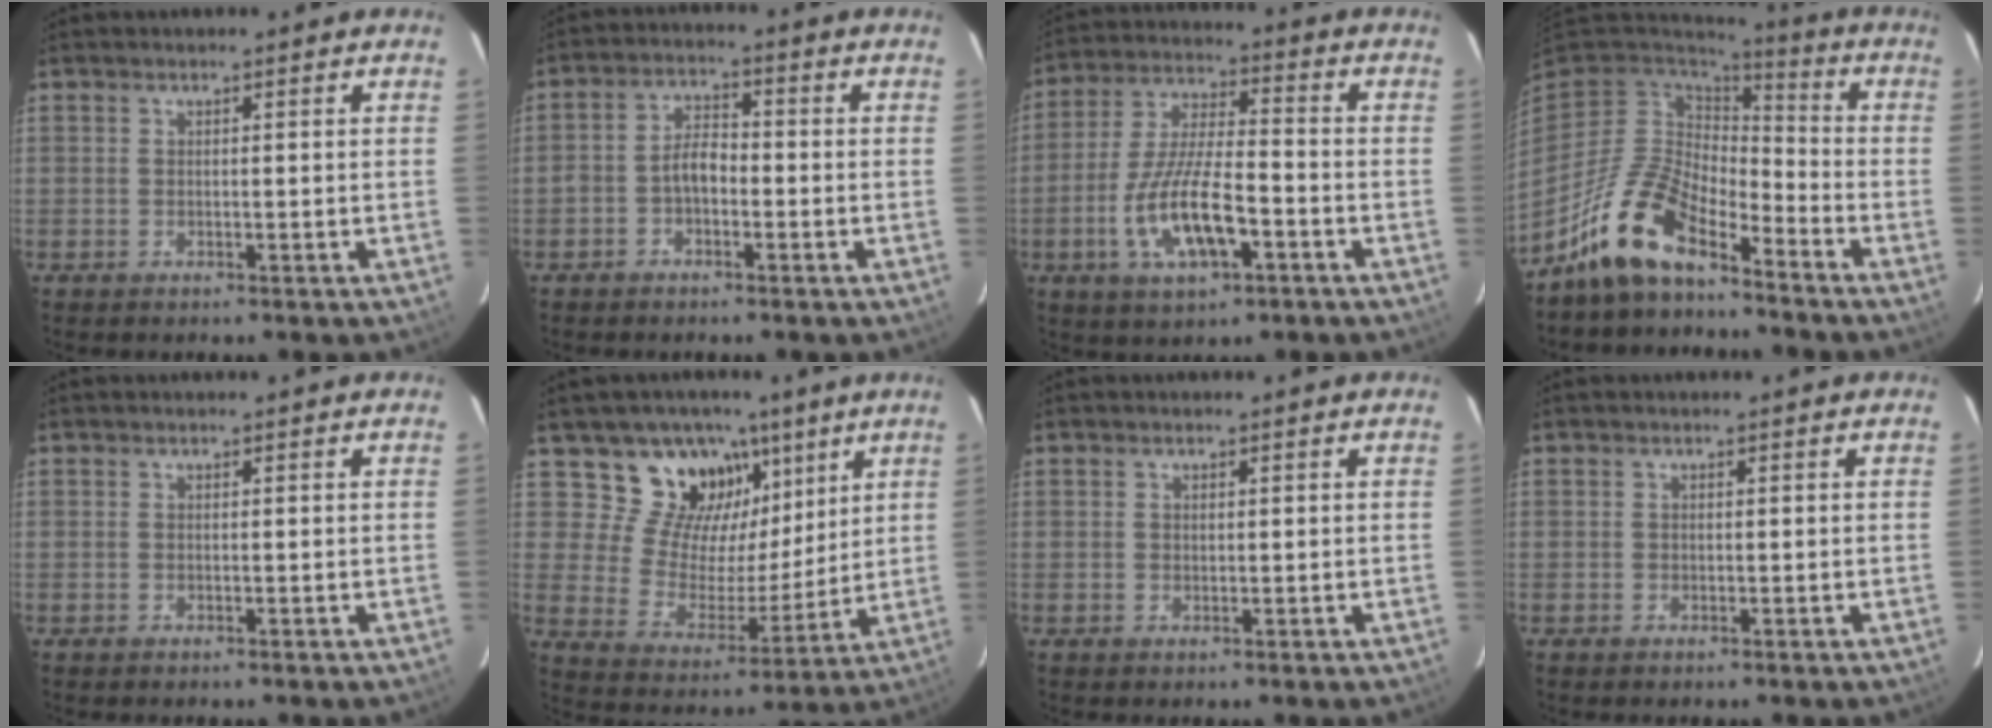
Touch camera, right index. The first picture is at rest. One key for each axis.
{"total": 4.1, "fx": -1.7, "fy": 2.3, "fz": 2.9, "tx": -0.059, "ty": 0.015, "tz": -0.034}
{"total": 13.5, "fx": -5.1, "fy": 4.5, "fz": 11.6, "tx": -0.242, "ty": -0.010, "tz": -0.090}
{"total": 13.0, "fx": -9.6, "fy": 5.0, "fz": 7.2, "tx": -0.147, "ty": 0.007, "tz": -0.187}
{"total": 0.0}
{"total": 14.8, "fx": 9.2, "fy": 10.2, "fz": 5.4, "tx": -0.101, "ty": -0.003, "tz": 0.169}
{"total": 0.6, "fx": 0.3, "fy": 0.5, "fz": 0.2, "tx": -0.004, "ty": 0.002, "tz": 0.006}
{"total": 0.0}